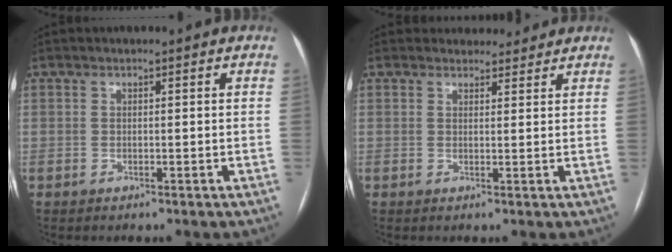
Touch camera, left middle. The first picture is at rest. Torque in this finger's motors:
{"motor_torque": [0.01, -0.01, -0.01, -0.01]}